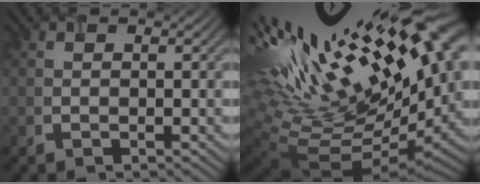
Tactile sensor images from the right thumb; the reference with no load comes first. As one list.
[{"total": 20.2, "force": [8.8, 7.3, 16.6], "torque": [-0.278, 0.007, 0.171]}]